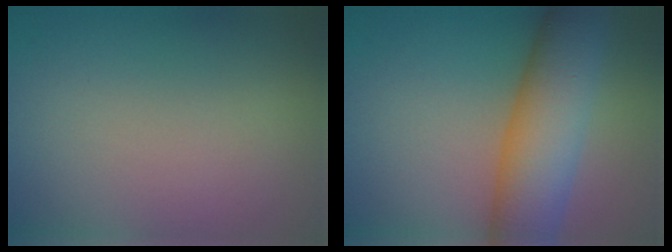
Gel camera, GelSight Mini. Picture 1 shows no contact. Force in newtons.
{"total": 8.6, "press": 8.6, "slide": 0.4}